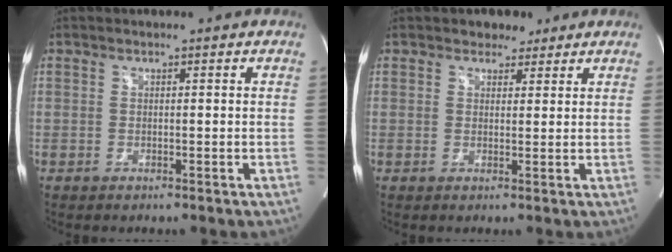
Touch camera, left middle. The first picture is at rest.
{"total": 2.8, "force": [2.1, 1.8, 0.6], "torque": [-0.007, 0.005, 0.029]}